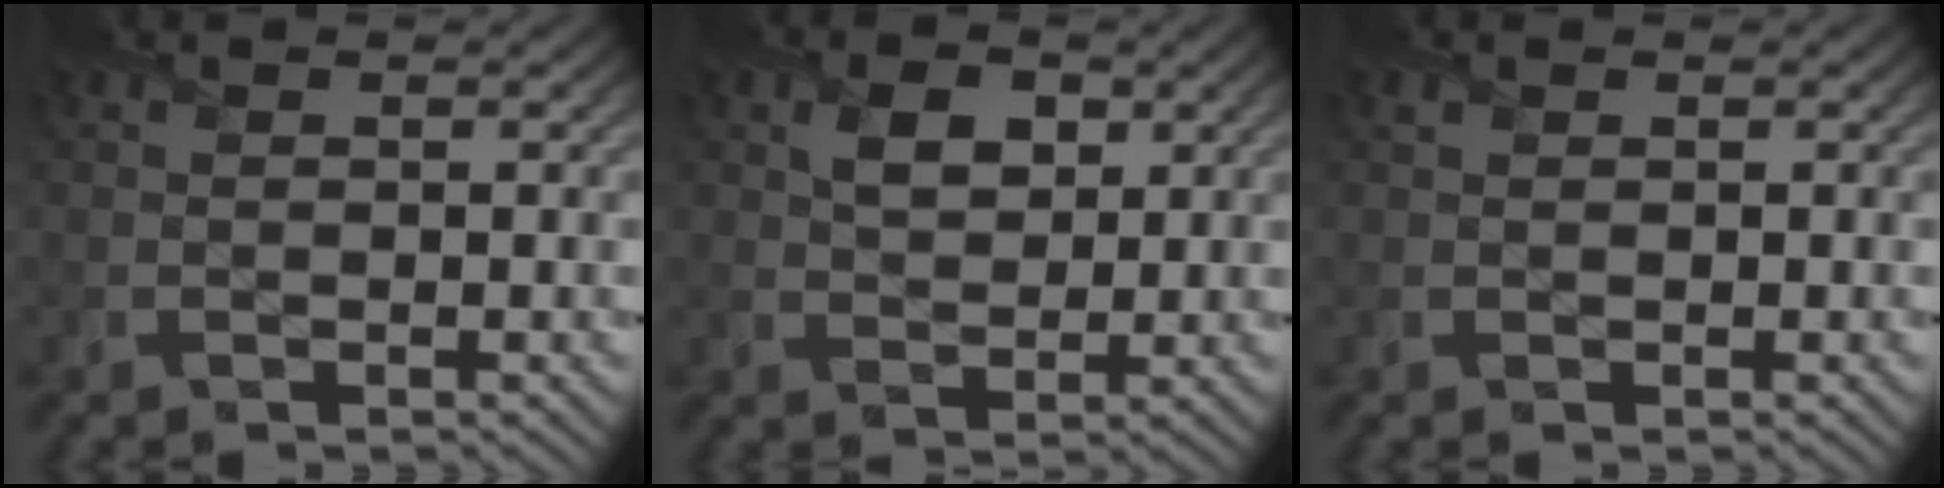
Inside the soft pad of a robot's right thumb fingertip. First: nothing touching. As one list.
[{"total": 4.1, "force": [1.5, 2.8, 2.6], "torque": [-0.053, -0.002, 0.025]}, {"total": 0.6, "force": [0.3, 0.5, 0.2], "torque": [-0.006, -0.001, 0.006]}]